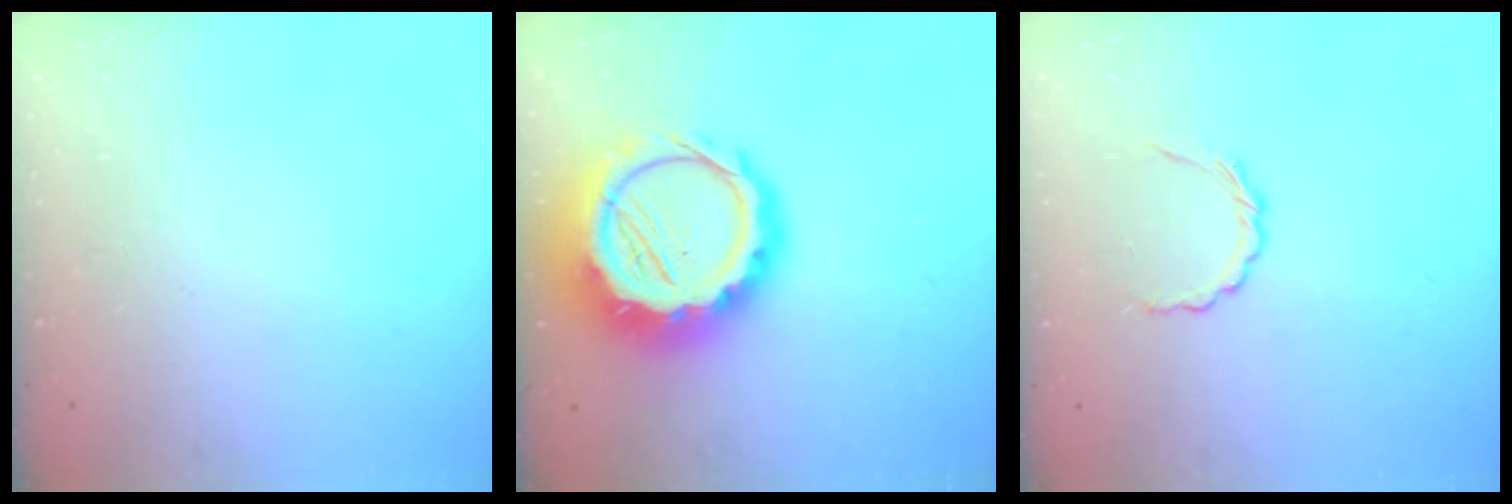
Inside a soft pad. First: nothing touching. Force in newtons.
{"total": 19.3, "press": 18.9, "slide": 3.9}
{"total": 3.7, "press": 3.4, "slide": 1.2}